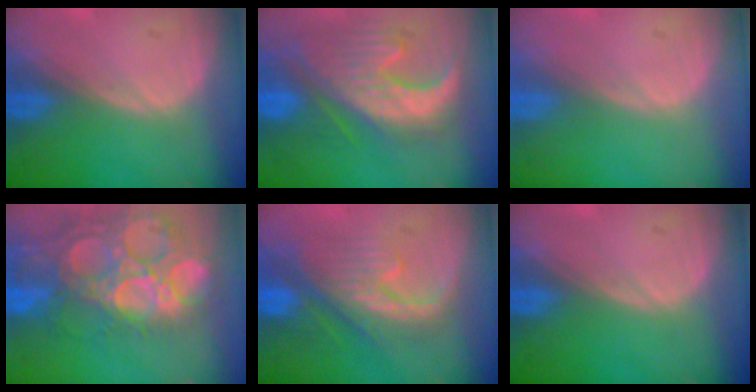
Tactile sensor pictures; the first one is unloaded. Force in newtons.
{"total": 11.1, "press": 10.7, "slide": 2.9}
{"total": 0.0}
{"total": 15.6, "press": 13.0, "slide": 8.7}
{"total": 8.5, "press": 8.3, "slide": 1.5}
{"total": 0.0}